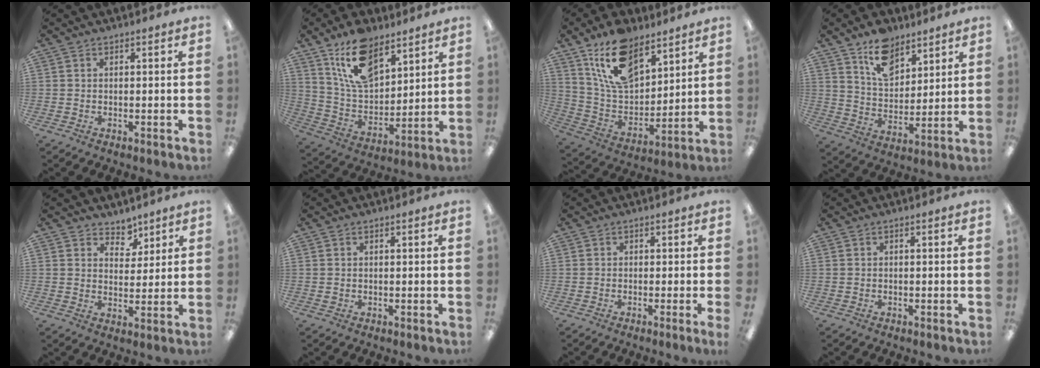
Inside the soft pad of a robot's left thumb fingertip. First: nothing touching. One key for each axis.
{"total": 15.4, "fx": 9.8, "fy": 8.2, "fz": 8.6, "tx": -0.162, "ty": -0.038, "tz": 0.182}
{"total": 16.6, "fx": 10.7, "fy": 9.0, "fz": 9.0, "tx": -0.167, "ty": -0.044, "tz": 0.197}
{"total": 11.7, "fx": 8.1, "fy": 6.9, "fz": 4.8, "tx": -0.076, "ty": -0.044, "tz": 0.150}
{"total": 5.3, "fx": 4.2, "fy": 3.0, "fz": 0.8, "tx": 0.000, "ty": -0.032, "tz": 0.074}
{"total": 0.0}
{"total": 1.1, "fx": -0.5, "fy": -0.4, "fz": 0.8, "tx": -0.011, "ty": -0.008, "tz": -0.010}
{"total": 0.0}